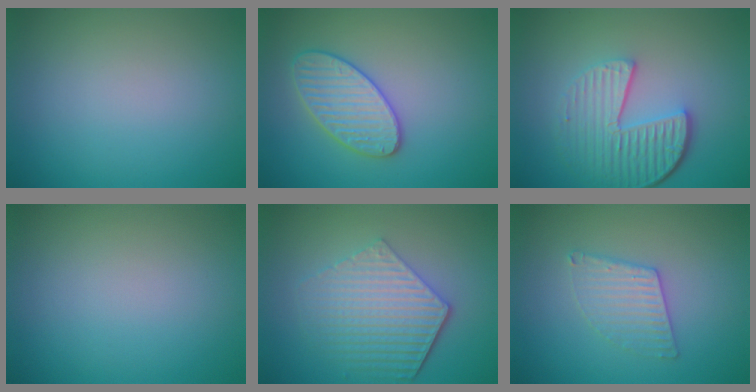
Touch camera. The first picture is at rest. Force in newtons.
{"total": 3.6, "press": 3.6, "slide": 0.2}
{"total": 5.7, "press": 4.2, "slide": 3.9}
{"total": 0.0}
{"total": 6.1, "press": 4.5, "slide": 4.1}
{"total": 2.8, "press": 2.8, "slide": 0.3}